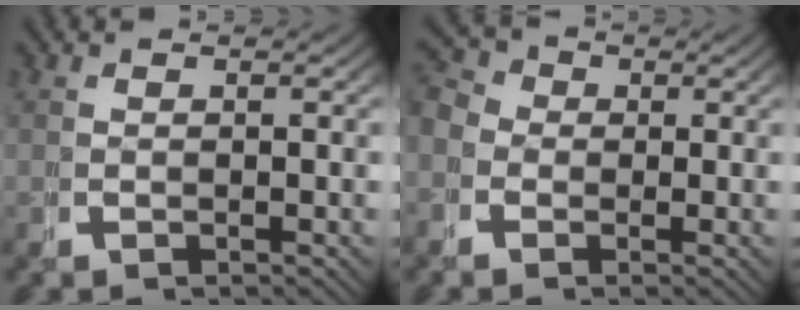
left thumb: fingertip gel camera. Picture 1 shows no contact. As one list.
[{"total": 4.1, "force": [0.5, 3.4, 2.2], "torque": [-0.041, -0.003, -0.003]}]